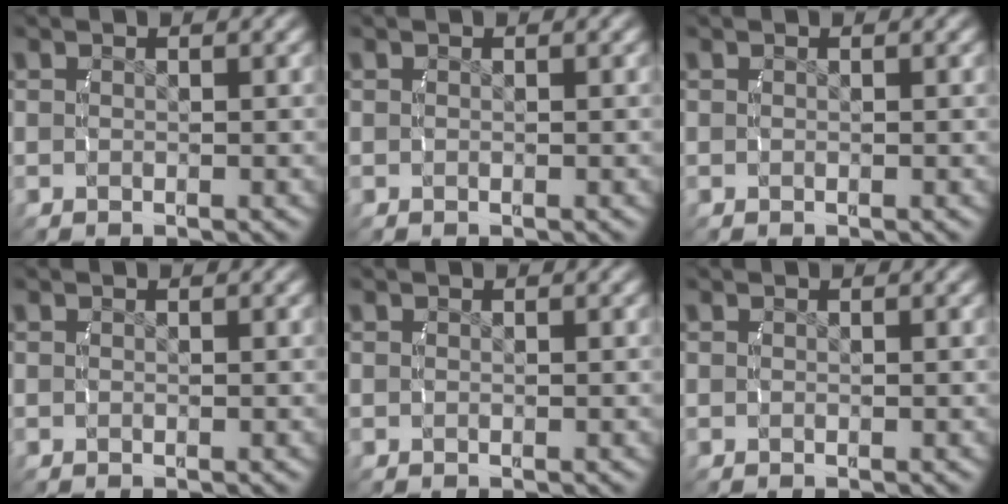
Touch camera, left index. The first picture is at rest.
{"total": 0.0}
{"total": 0.0}
{"total": 0.0}
{"total": 0.0}
{"total": 0.0}